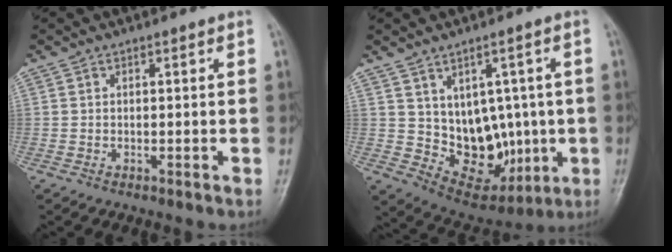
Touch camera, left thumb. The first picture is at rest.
{"total": 12.5, "force": [0.1, 9.2, 8.4], "torque": [-0.071, -0.008, 0.033]}